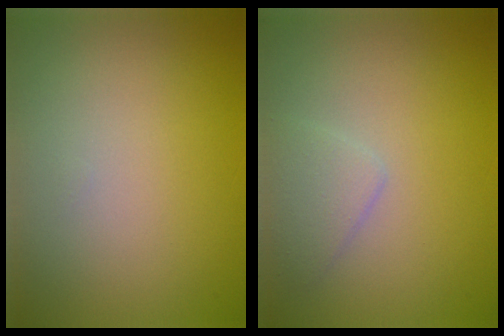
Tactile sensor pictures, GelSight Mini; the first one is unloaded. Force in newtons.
{"total": 1.9, "press": 1.9, "slide": 0.1}